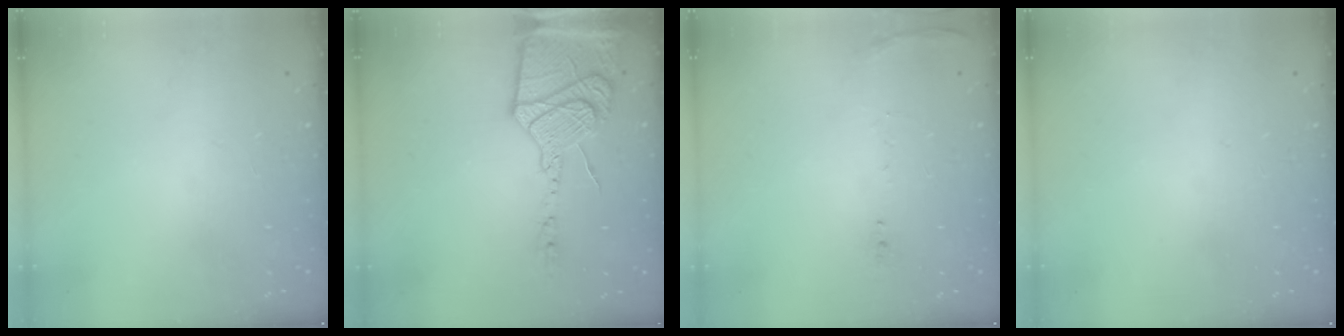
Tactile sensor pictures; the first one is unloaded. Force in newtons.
{"total": 24.1, "press": 21.5, "slide": 10.8}
{"total": 6.6, "press": 6.5, "slide": 0.7}
{"total": 12.1, "press": 3.1, "slide": 11.7}